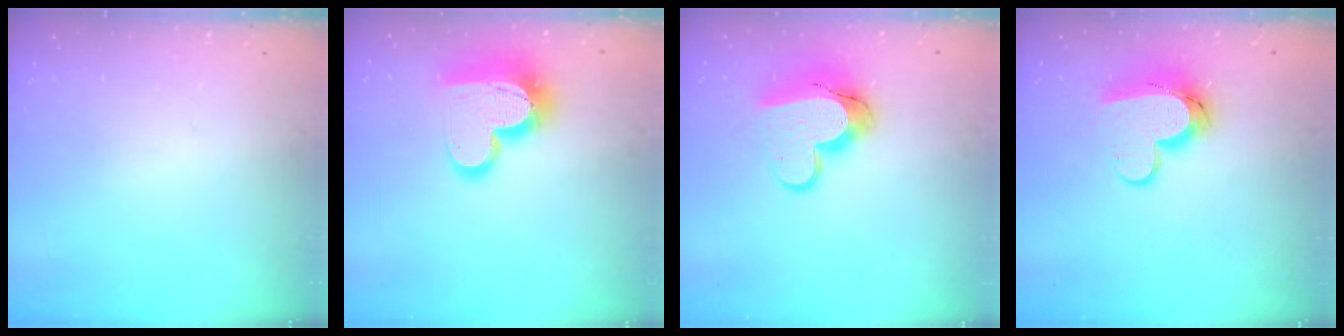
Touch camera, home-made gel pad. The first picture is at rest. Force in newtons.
{"total": 17.1, "press": 17.0, "slide": 1.4}
{"total": 13.7, "press": 13.7, "slide": 1.3}
{"total": 11.9, "press": 11.8, "slide": 1.1}